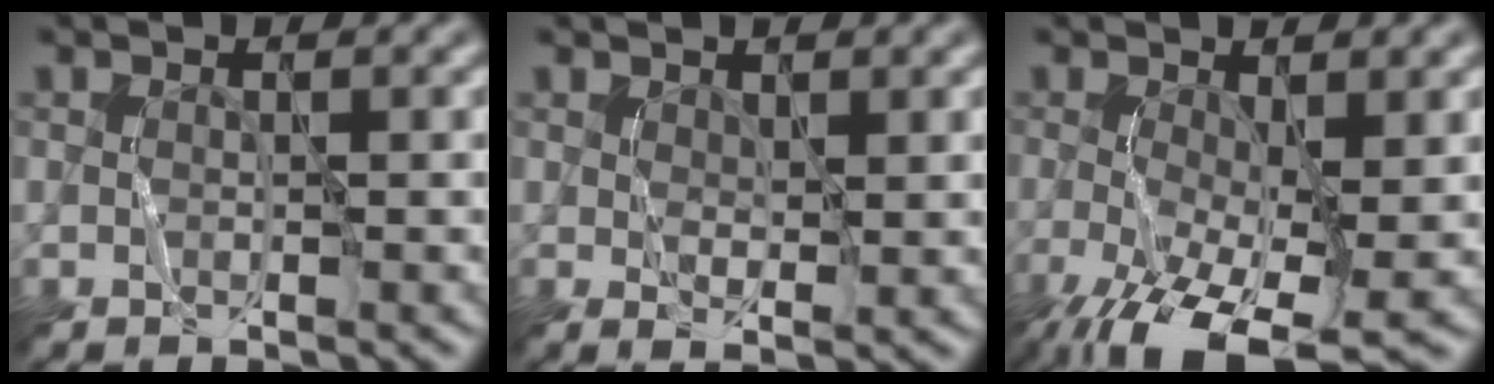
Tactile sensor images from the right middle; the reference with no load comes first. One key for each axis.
{"total": 1.7, "fx": 0.7, "fy": 0.6, "fz": 1.5, "tx": -0.031, "ty": -0.009, "tz": 0.020}
{"total": 8.6, "fx": -3.5, "fy": 3.0, "fz": 7.2, "tx": -0.146, "ty": -0.017, "tz": -0.056}